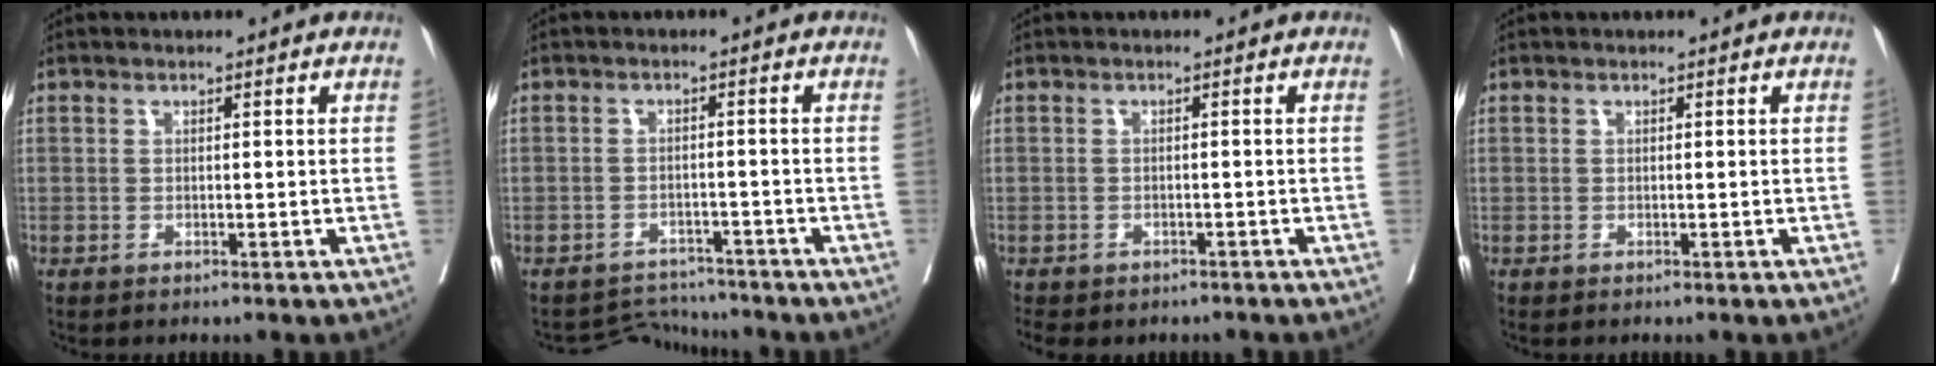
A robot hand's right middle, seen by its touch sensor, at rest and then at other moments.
{"total": 4.1, "force": [-3.7, 0.1, -1.8], "torque": [0.029, 0.007, -0.056]}
{"total": 6.7, "force": [-5.3, 3.4, 2.2], "torque": [-0.046, -0.002, -0.067]}
{"total": 0.0}